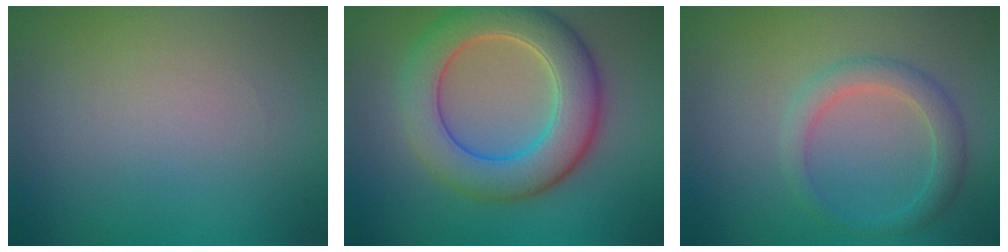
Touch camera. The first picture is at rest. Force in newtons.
{"total": 7.9, "press": 7.9, "slide": 0.4}
{"total": 2.5, "press": 2.5, "slide": 0.1}